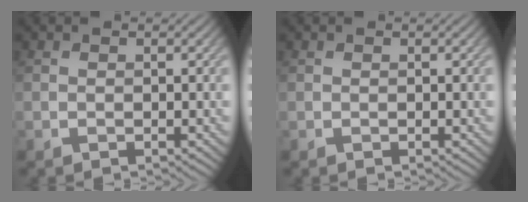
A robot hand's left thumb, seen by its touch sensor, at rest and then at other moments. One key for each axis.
{"total": 0.0}